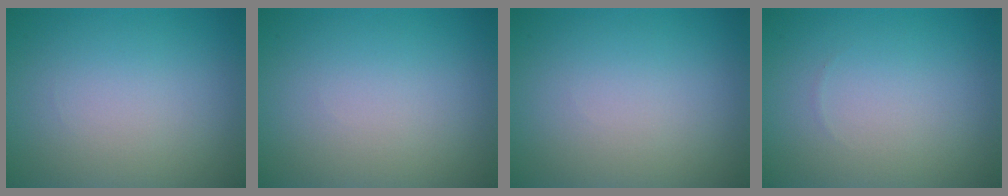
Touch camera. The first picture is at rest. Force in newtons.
{"total": 0.0}
{"total": 0.0}
{"total": 0.0}